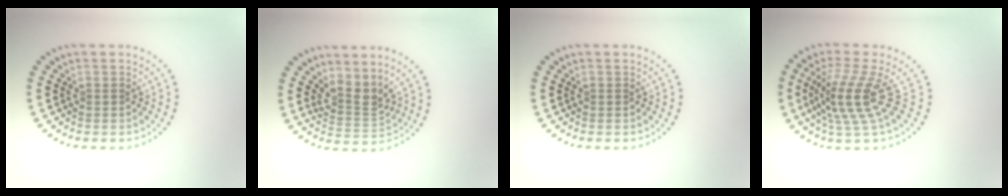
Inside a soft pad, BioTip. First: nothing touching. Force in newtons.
{"total": 2.8, "press": 2.0, "slide": 1.9}
{"total": 0.0}
{"total": 4.4, "press": 3.0, "slide": 3.2}